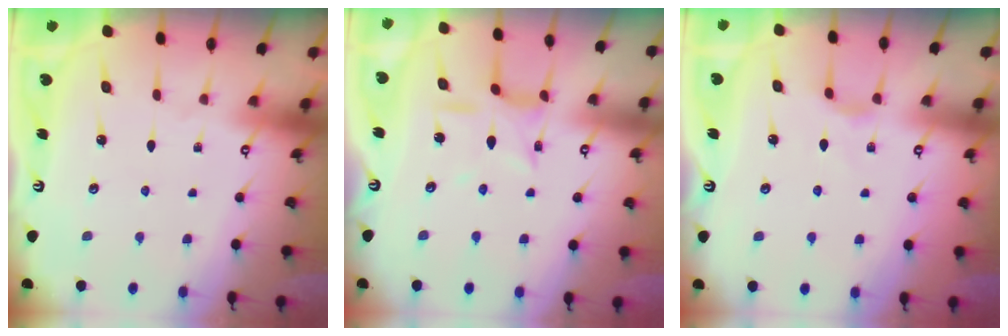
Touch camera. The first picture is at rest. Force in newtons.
{"total": 7.4, "press": 7.4, "slide": 0.3}
{"total": 3.0, "press": 2.9, "slide": 0.5}